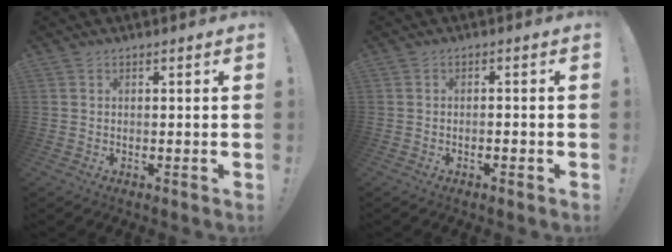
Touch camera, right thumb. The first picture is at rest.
{"total": 1.3, "force": [-0.9, 0.1, 0.9], "torque": [-0.017, 0.002, -0.015]}